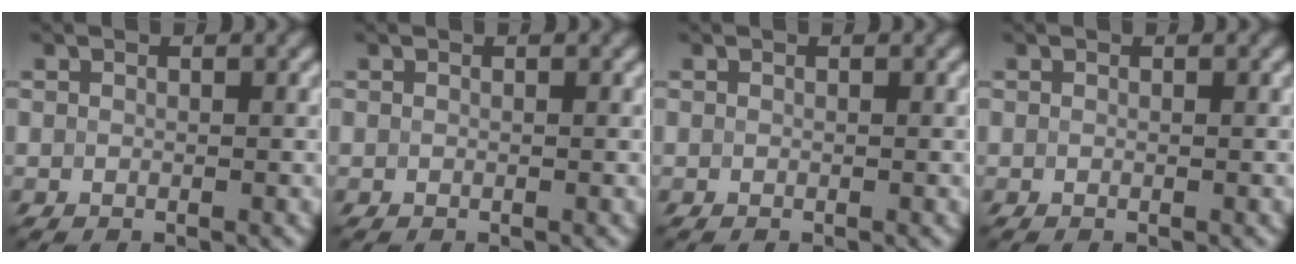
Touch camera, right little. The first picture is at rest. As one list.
[{"total": 0.0}, {"total": 0.0}, {"total": 0.0}]